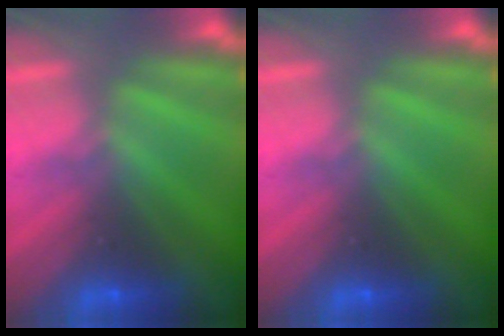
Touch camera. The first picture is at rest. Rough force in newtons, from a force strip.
{"total": 0.0}